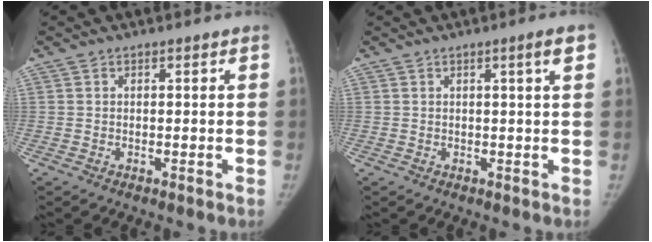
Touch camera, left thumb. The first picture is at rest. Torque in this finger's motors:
{"motor_torque": [-0.08, 0.04, 0.21, 0.08, 0.00]}